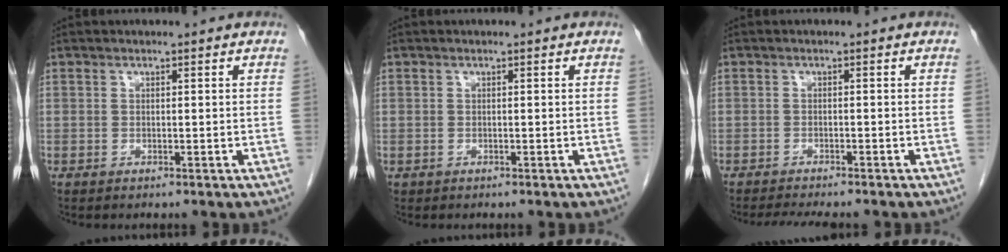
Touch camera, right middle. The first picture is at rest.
{"total": 0.0}
{"total": 5.9, "force": [-5.3, 0.8, 2.6], "torque": [-0.033, -0.009, -0.077]}